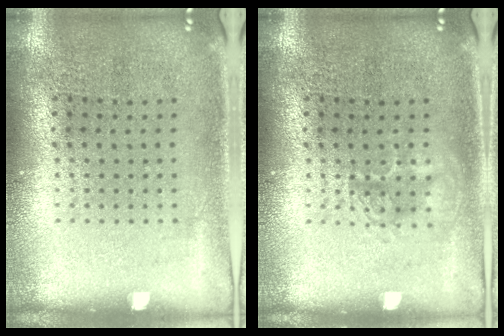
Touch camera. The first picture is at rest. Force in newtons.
{"total": 1.7, "press": 1.6, "slide": 0.3}